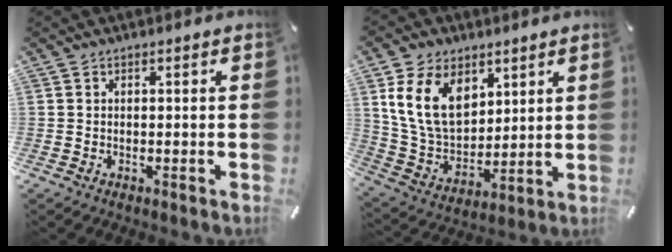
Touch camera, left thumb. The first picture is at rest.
{"total": 15.3, "force": [6.4, 11.1, 8.4], "torque": [-0.182, -0.018, 0.120]}